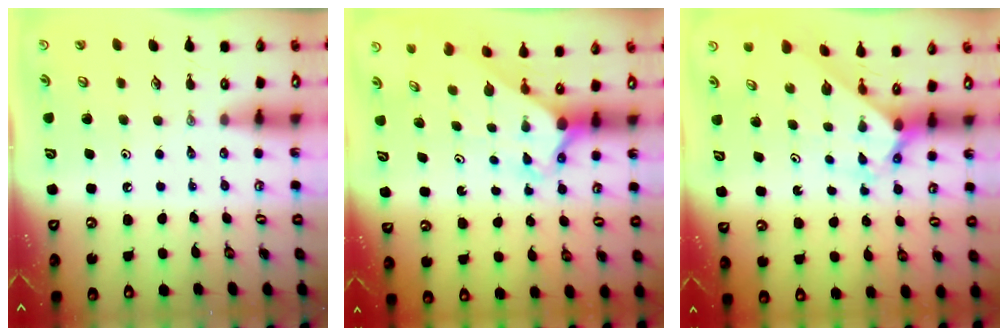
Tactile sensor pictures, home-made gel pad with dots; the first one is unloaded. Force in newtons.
{"total": 2.6, "press": 2.6, "slide": 0.2}
{"total": 2.3, "press": 2.3, "slide": 0.2}